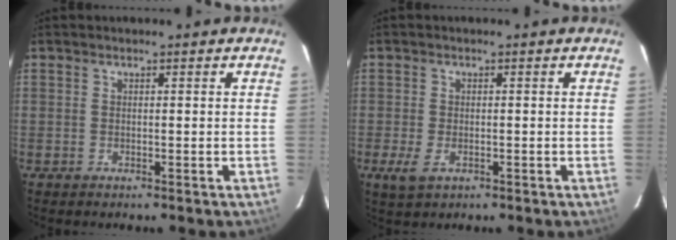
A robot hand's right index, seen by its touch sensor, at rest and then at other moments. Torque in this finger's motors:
{"motor_torque": [0.24, 0.01, 0.05, 0.03]}